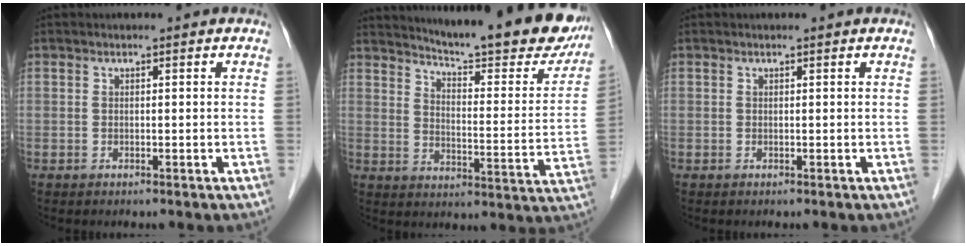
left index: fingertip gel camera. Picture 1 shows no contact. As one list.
[{"total": 23.7, "force": [21.1, 2.8, 10.5], "torque": [-0.148, -0.073, 0.260]}, {"total": 0.0}]